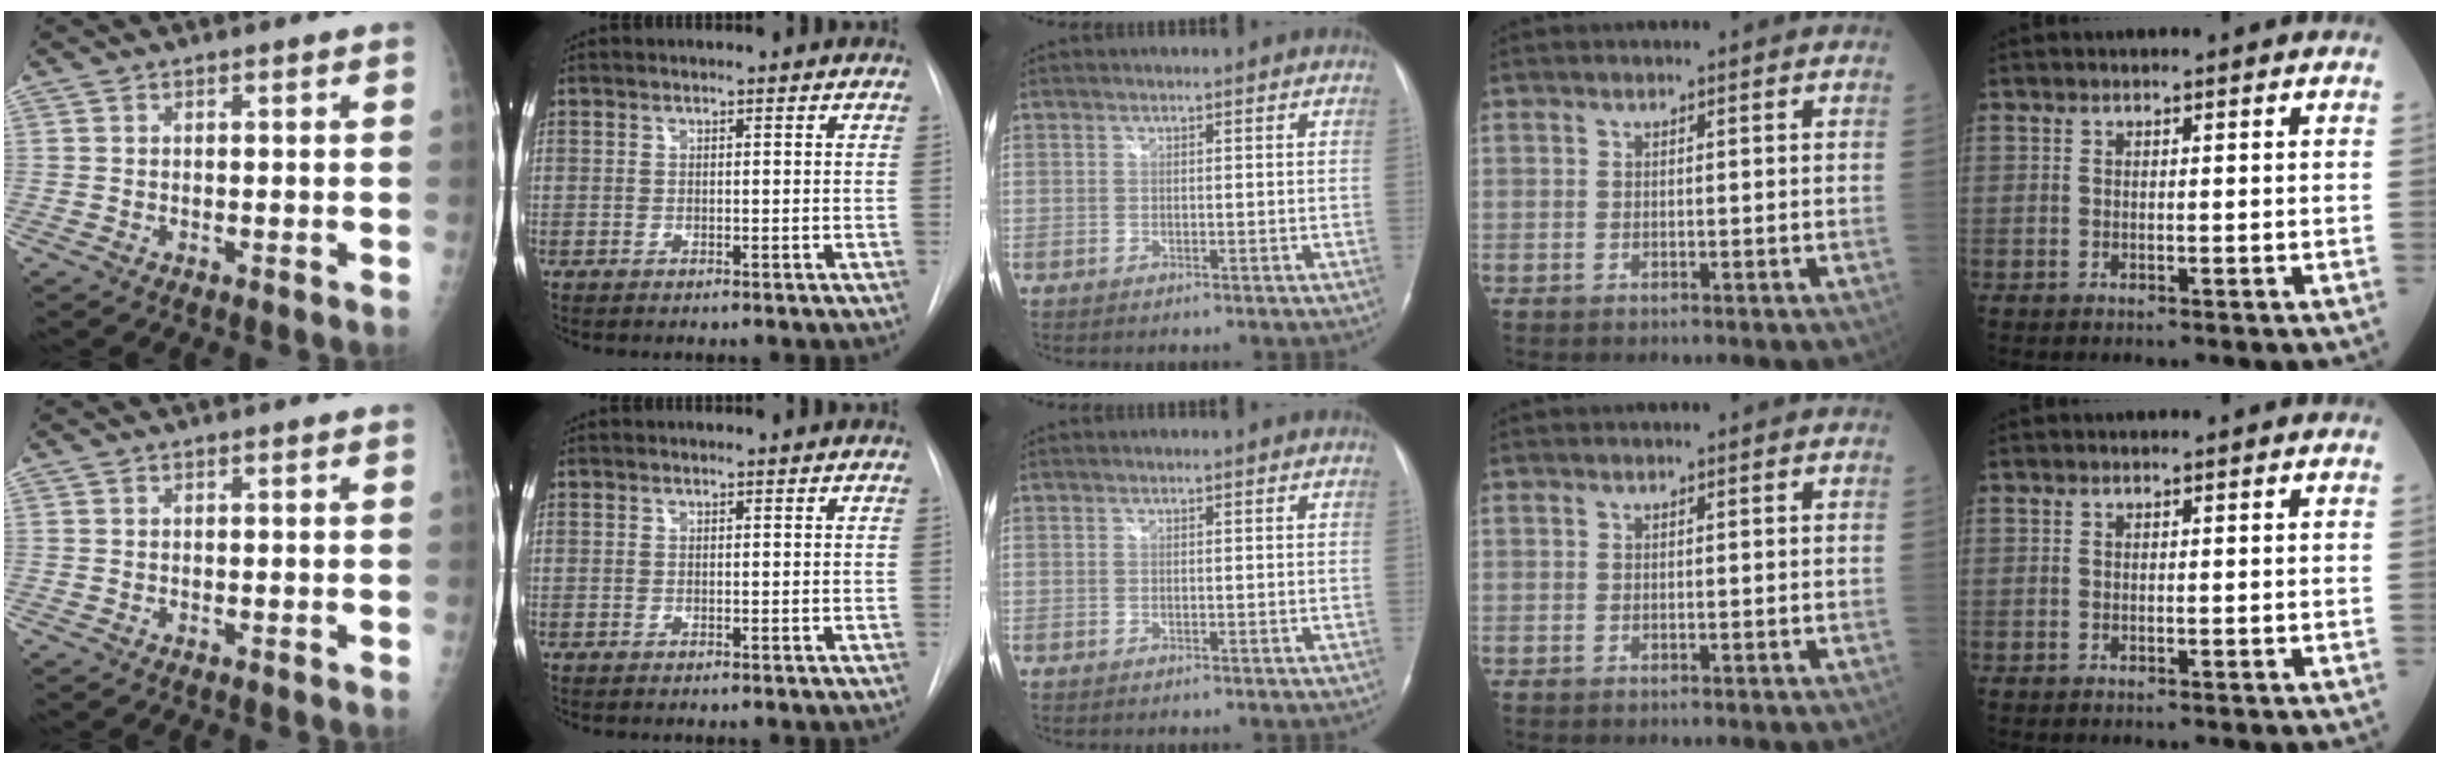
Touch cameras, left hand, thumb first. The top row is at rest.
{}